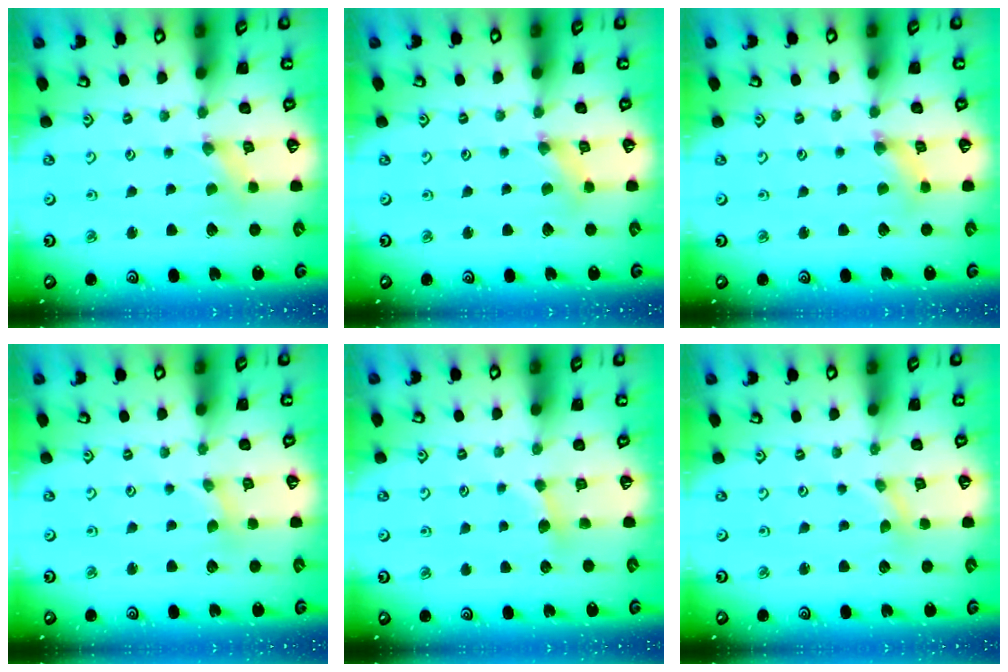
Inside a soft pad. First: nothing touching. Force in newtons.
{"total": 1.4, "press": 1.3, "slide": 0.3}
{"total": 2.2, "press": 2.2, "slide": 0.4}
{"total": 0.0}
{"total": 3.6, "press": 3.6, "slide": 0.6}
{"total": 0.0}